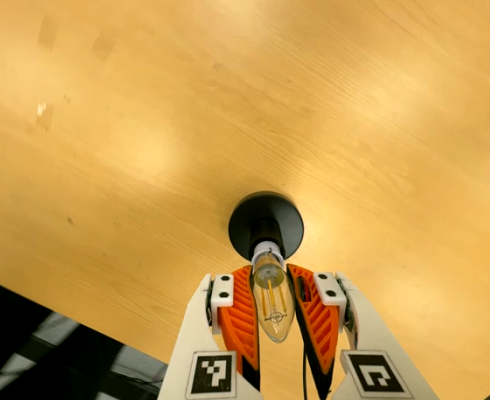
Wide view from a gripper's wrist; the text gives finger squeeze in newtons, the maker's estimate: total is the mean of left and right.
{"total": 20.3, "left": 19.8, "right": 20.8}